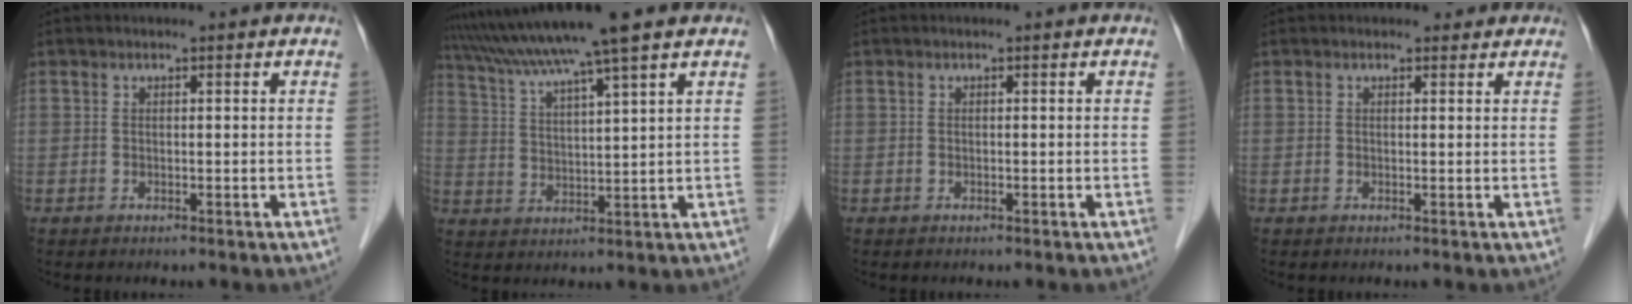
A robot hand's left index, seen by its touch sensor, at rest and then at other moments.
{"total": 11.5, "force": [9.3, -1.8, 6.5], "torque": [-0.117, 0.019, 0.156]}
{"total": 0.0}
{"total": 1.5, "force": [1.2, 0.8, 0.2], "torque": [0.001, 0.003, 0.010]}